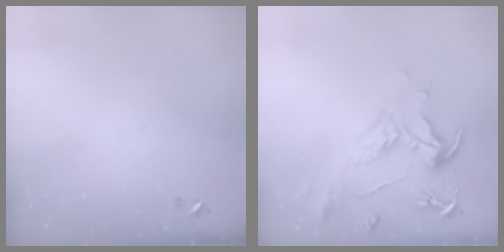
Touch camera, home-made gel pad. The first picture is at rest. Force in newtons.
{"total": 2.0, "press": 1.5, "slide": 1.3}